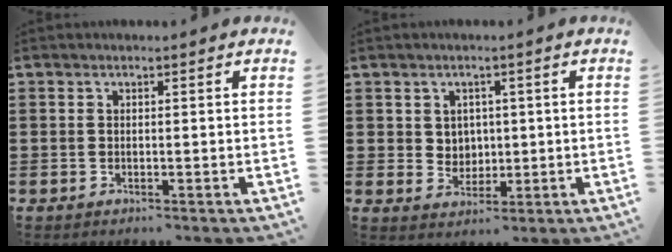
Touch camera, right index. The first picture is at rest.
{"total": 3.1, "force": [1.2, 2.8, 0.8], "torque": [-0.021, 0.004, 0.020]}